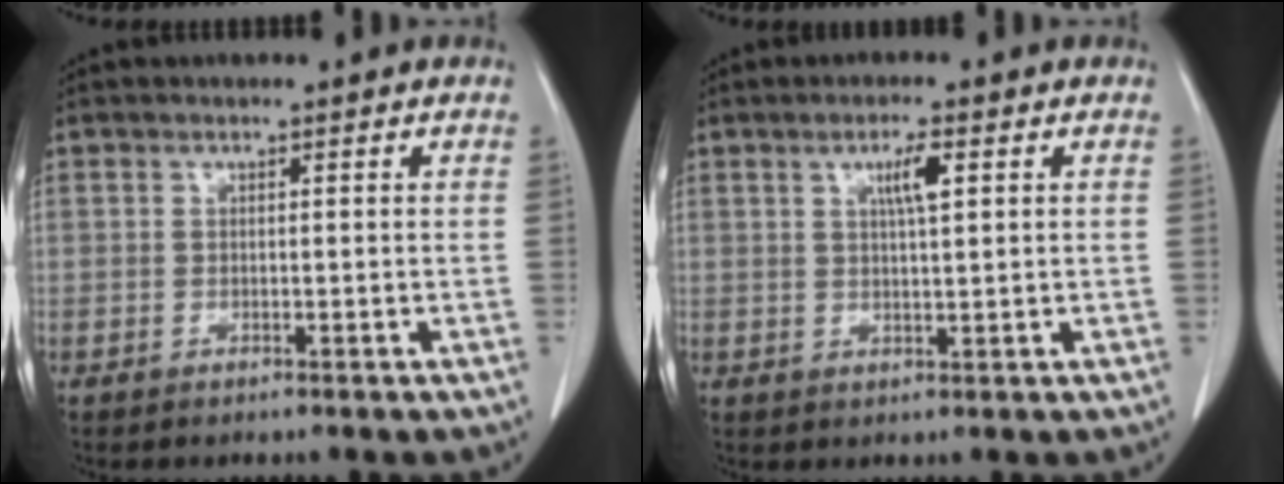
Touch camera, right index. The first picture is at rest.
{"total": 3.6, "force": [1.4, 0.3, 3.3], "torque": [-0.057, 0.000, 0.023]}